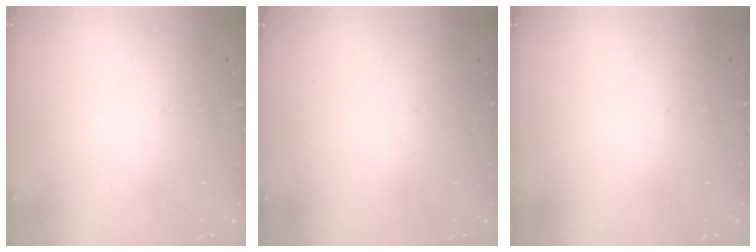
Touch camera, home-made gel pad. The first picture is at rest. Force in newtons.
{"total": 0.0}
{"total": 0.0}